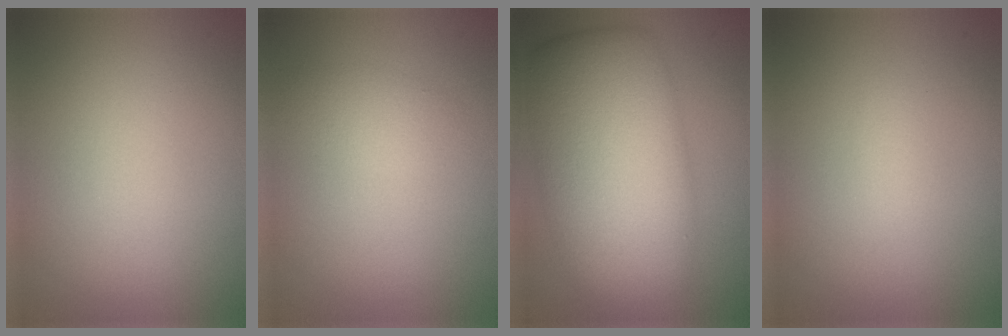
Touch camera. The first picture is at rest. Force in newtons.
{"total": 1.6, "press": 1.6, "slide": 0.0}
{"total": 10.1, "press": 10.0, "slide": 0.7}
{"total": 0.5, "press": 0.5, "slide": 0.0}